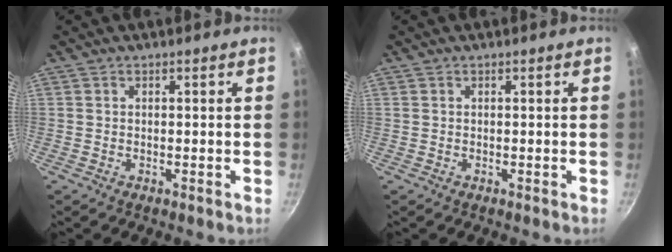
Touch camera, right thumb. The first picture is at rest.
{"total": 0.0}